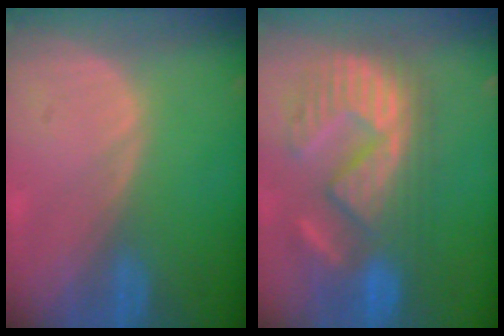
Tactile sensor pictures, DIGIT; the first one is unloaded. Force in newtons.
{"total": 11.4, "press": 11.0, "slide": 3.3}